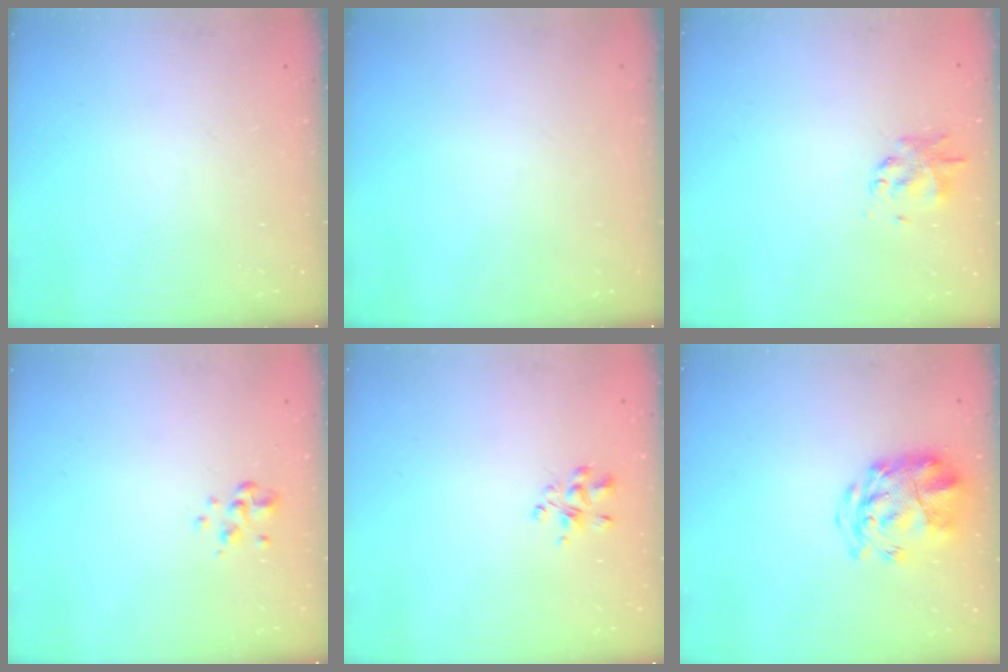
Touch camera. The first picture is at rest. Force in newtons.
{"total": 0.0}
{"total": 1.8, "press": 1.7, "slide": 0.4}
{"total": 2.4, "press": 2.3, "slide": 0.6}
{"total": 3.9, "press": 3.7, "slide": 1.2}
{"total": 6.1, "press": 5.8, "slide": 2.0}